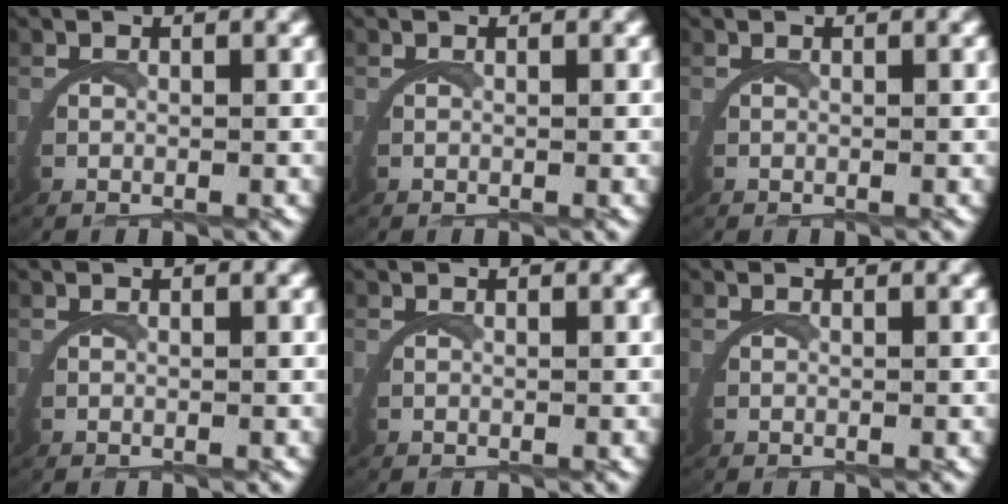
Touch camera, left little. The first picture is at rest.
{"total": 0.0}
{"total": 0.0}
{"total": 0.0}
{"total": 0.0}
{"total": 0.0}